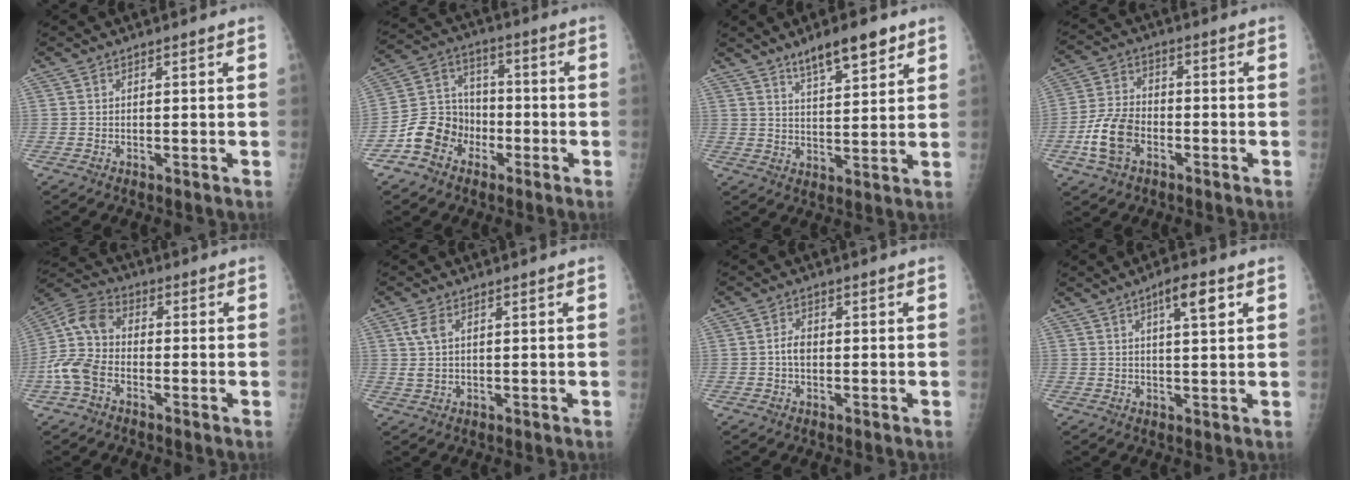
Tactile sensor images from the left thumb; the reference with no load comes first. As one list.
[{"total": 11.0, "force": [-5.2, 8.9, 3.9], "torque": [-0.043, 0.053, -0.101]}, {"total": 8.7, "force": [5.9, 2.4, 5.9], "torque": [-0.080, -0.030, 0.100]}, {"total": 9.8, "force": [-3.8, 6.4, 6.5], "torque": [-0.124, 0.020, -0.075]}, {"total": 10.2, "force": [-3.2, 6.7, 7.0], "torque": [-0.152, 0.028, -0.074]}, {"total": 3.3, "force": [1.2, 1.7, 2.6], "torque": [-0.060, 0.004, 0.025]}, {"total": 2.5, "force": [-0.4, 1.7, 1.9], "torque": [-0.028, 0.009, -0.010]}, {"total": 5.6, "force": [2.5, 1.3, 4.8], "torque": [-0.072, -0.004, 0.038]}]